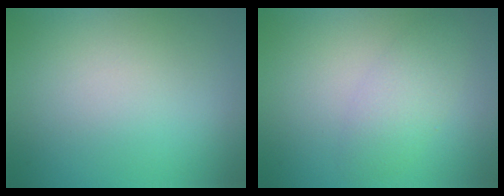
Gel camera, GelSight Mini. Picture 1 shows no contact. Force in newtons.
{"total": 2.9, "press": 2.9, "slide": 0.2}